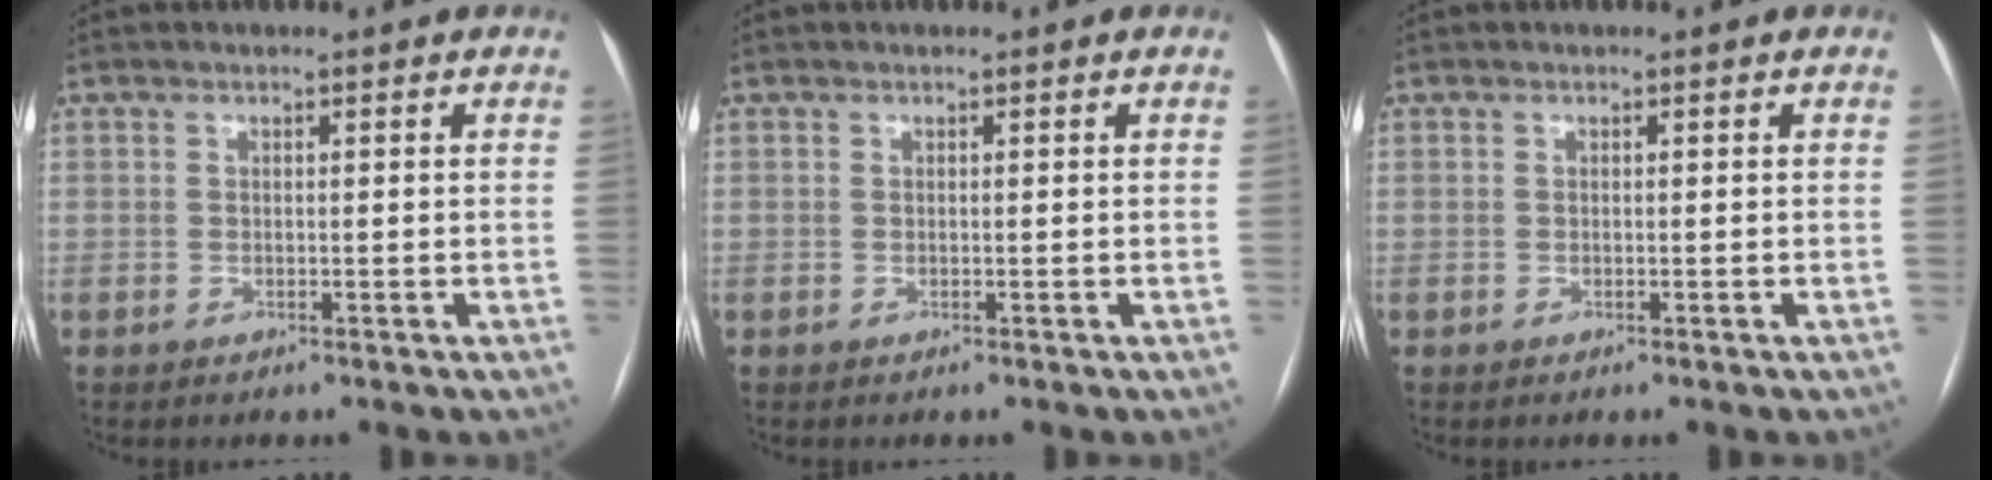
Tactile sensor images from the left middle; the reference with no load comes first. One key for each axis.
{"total": 0.0}
{"total": 0.0}